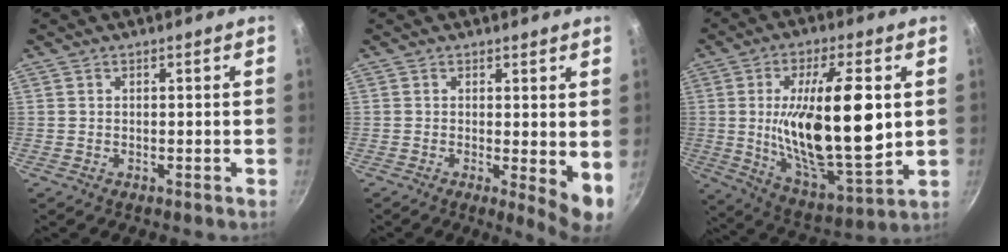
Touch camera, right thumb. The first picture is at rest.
{"total": 5.9, "force": [0.3, 1.6, 5.7], "torque": [-0.075, -0.019, 0.004]}
{"total": 22.6, "force": [2.0, 8.0, 21.0], "torque": [-0.350, -0.023, 0.041]}